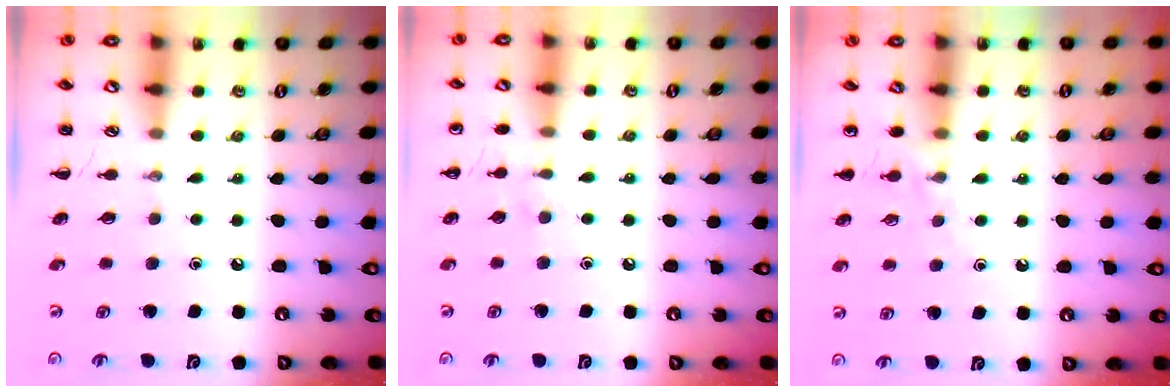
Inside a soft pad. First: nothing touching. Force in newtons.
{"total": 4.5, "press": 4.3, "slide": 1.6}
{"total": 5.1, "press": 4.6, "slide": 2.1}